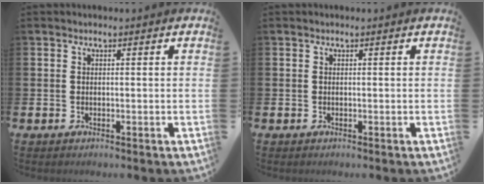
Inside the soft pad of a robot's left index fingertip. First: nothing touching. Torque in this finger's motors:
{"motor_torque": [0.08, 0.00, 0.00, -0.01]}